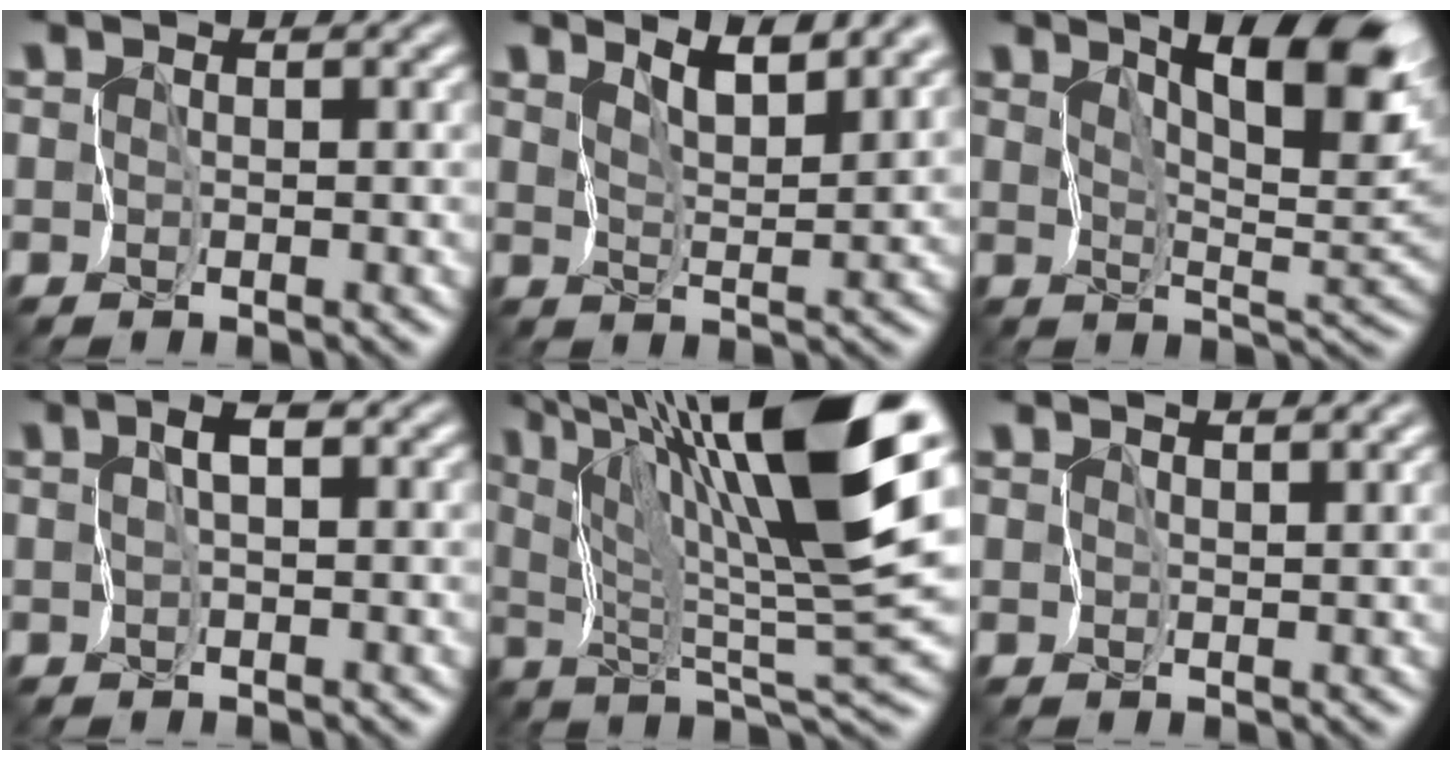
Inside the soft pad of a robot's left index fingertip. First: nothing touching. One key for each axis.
{"total": 4.4, "fx": 3.6, "fy": 0.7, "fz": 2.5, "tx": -0.041, "ty": 0.001, "tz": 0.063}
{"total": 10.2, "fx": 5.7, "fy": 2.4, "fz": 8.0, "tx": -0.119, "ty": 0.007, "tz": 0.092}
{"total": 1.9, "fx": 0.1, "fy": 0.8, "fz": 1.7, "tx": -0.028, "ty": 0.010, "tz": -0.004}
{"total": 15.0, "fx": 7.5, "fy": 2.2, "fz": 12.8, "tx": -0.207, "ty": 0.013, "tz": 0.135}
{"total": 3.0, "fx": 2.1, "fy": 1.1, "fz": 1.9, "tx": -0.021, "ty": 0.010, "tz": 0.025}